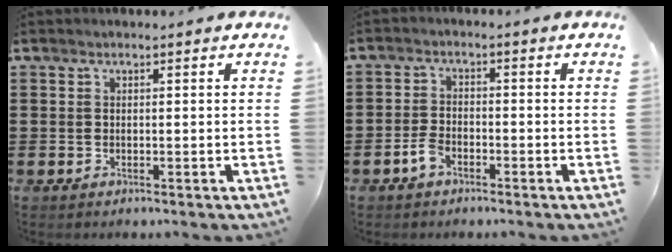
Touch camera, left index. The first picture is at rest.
{"total": 2.9, "force": [-1.8, 1.3, 1.8], "torque": [-0.042, 0.003, -0.036]}